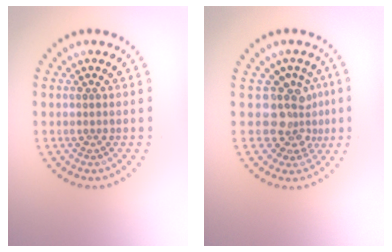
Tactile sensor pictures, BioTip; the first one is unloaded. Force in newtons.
{"total": 3.7, "press": 2.8, "slide": 2.3}